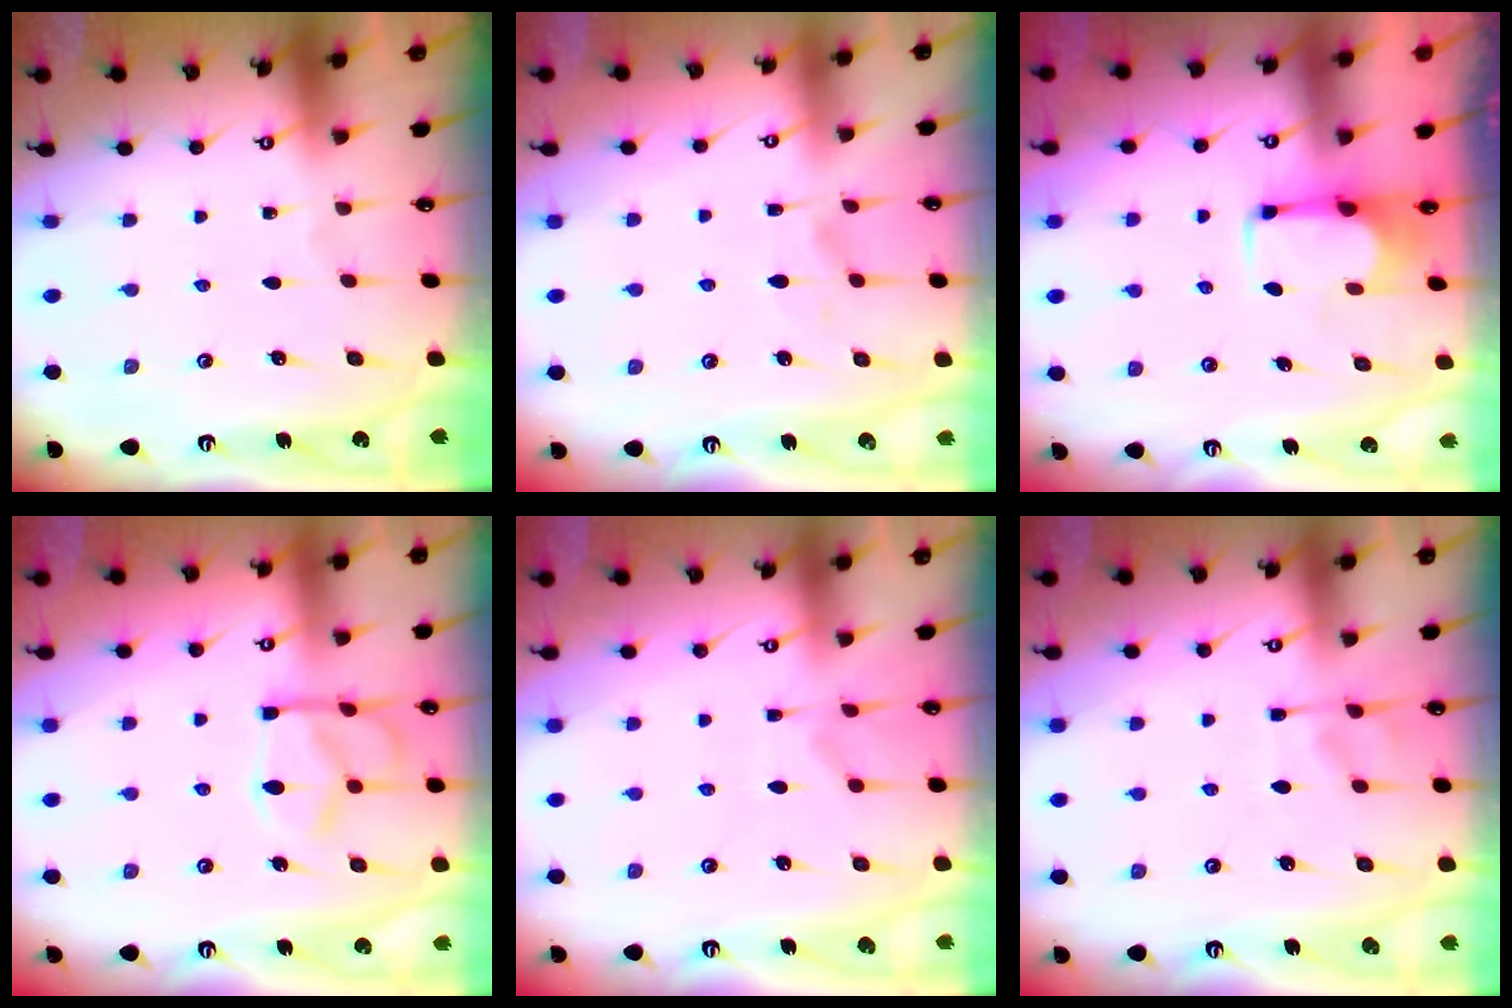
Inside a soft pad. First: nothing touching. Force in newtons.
{"total": 1.7, "press": 1.2, "slide": 1.2}
{"total": 1.8, "press": 1.6, "slide": 0.8}
{"total": 10.9, "press": 10.8, "slide": 1.4}
{"total": 1.3, "press": 0.5, "slide": 1.2}
{"total": 2.0, "press": 1.5, "slide": 1.3}